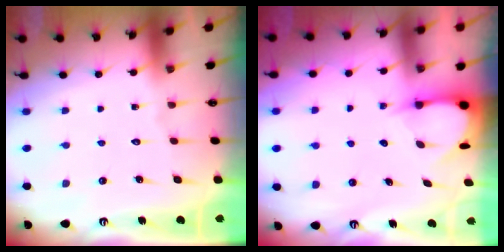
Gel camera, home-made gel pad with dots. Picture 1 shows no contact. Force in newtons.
{"total": 3.6, "press": 3.6, "slide": 0.3}